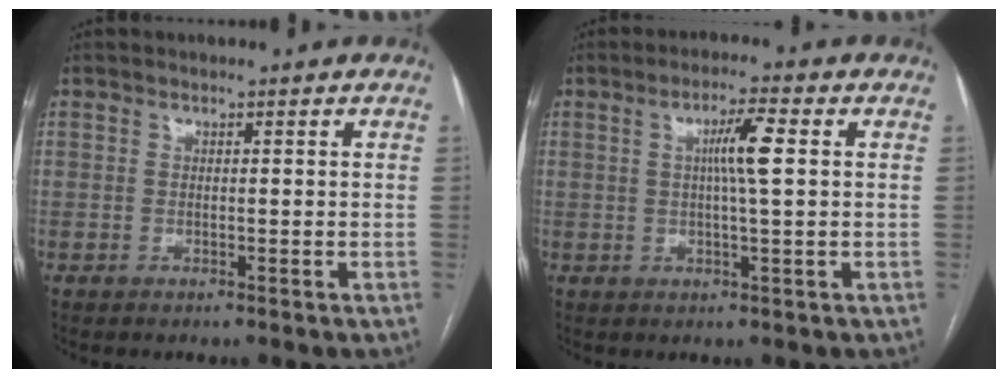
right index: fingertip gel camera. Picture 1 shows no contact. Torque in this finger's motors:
{"motor_torque": [0.87, 0.39, 0.15, 0.12]}